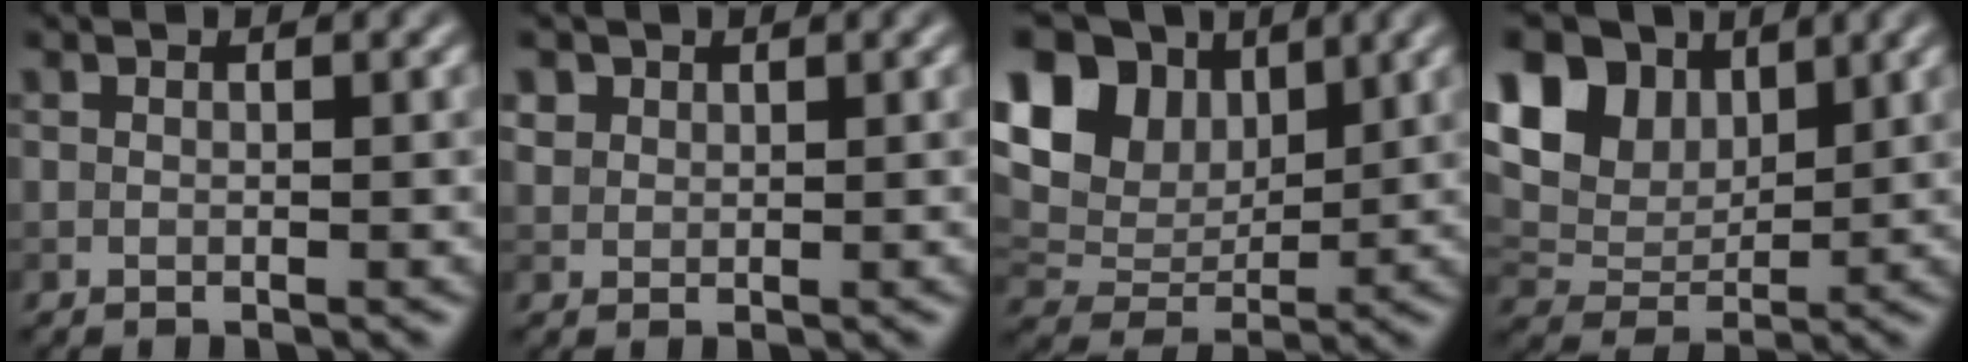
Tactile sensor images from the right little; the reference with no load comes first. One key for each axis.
{"total": 1.3, "fx": 0.8, "fy": 1.0, "fz": 0.2, "tx": -0.007, "ty": -0.002, "tz": 0.019}
{"total": 11.6, "fx": 4.9, "fy": 7.9, "fz": 6.9, "tx": -0.152, "ty": 0.028, "tz": 0.086}
{"total": 10.2, "fx": 4.9, "fy": 6.8, "fz": 5.7, "tx": -0.134, "ty": 0.025, "tz": 0.076}